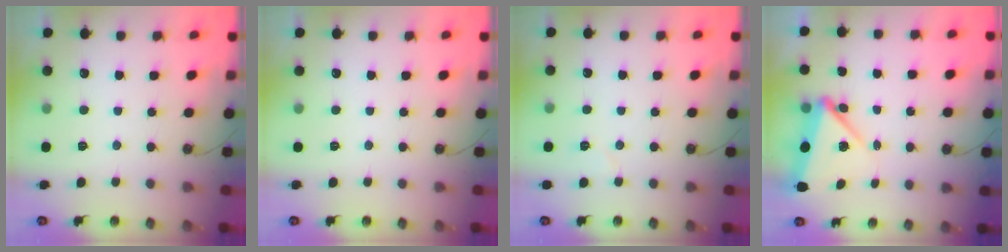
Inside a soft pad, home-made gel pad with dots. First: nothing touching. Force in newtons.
{"total": 0.0}
{"total": 4.9, "press": 4.5, "slide": 1.9}
{"total": 7.5, "press": 7.2, "slide": 1.9}